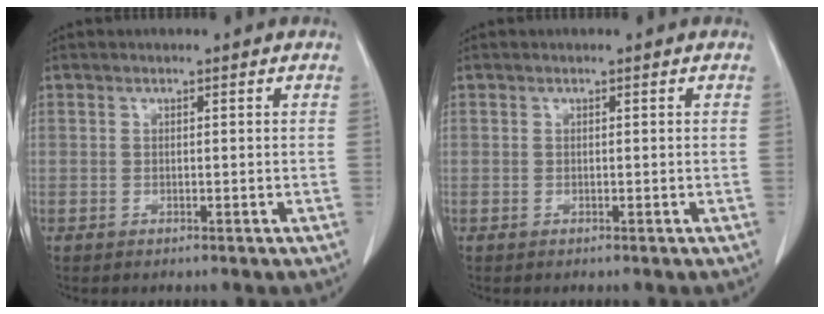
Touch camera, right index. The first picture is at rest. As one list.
[{"total": 0.0}]